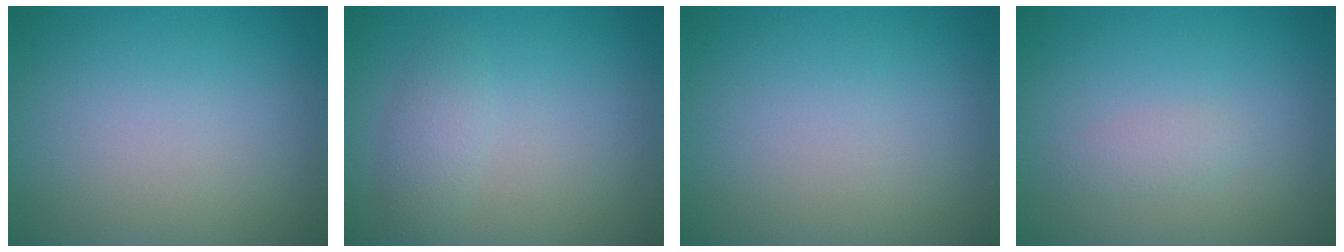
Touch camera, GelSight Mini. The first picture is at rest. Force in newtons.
{"total": 1.8, "press": 1.8, "slide": 0.1}
{"total": 0.0}
{"total": 1.0, "press": 1.0, "slide": 0.0}